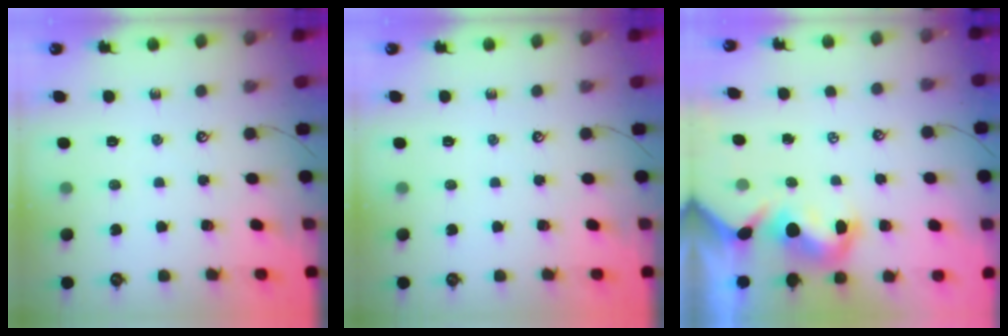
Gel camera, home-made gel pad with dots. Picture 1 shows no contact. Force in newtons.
{"total": 0.0}
{"total": 3.5, "press": 3.3, "slide": 1.1}